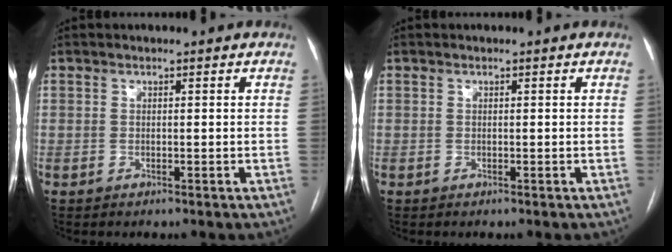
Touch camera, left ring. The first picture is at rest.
{"total": 0.0}